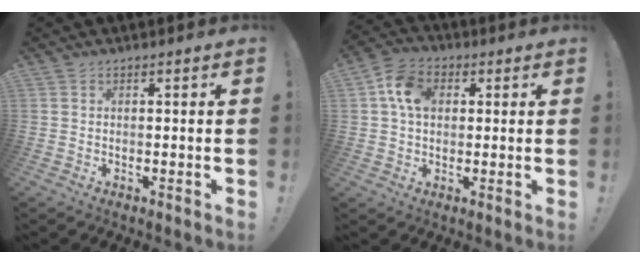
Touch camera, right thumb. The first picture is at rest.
{"total": 9.9, "force": [2.6, 7.4, 6.0], "torque": [-0.093, 0.011, 0.051]}